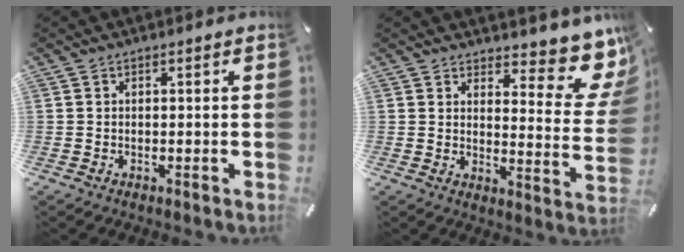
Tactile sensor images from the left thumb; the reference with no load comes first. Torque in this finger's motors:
{"motor_torque": [0.67, -0.65, 0.14, -0.12, 0.05]}